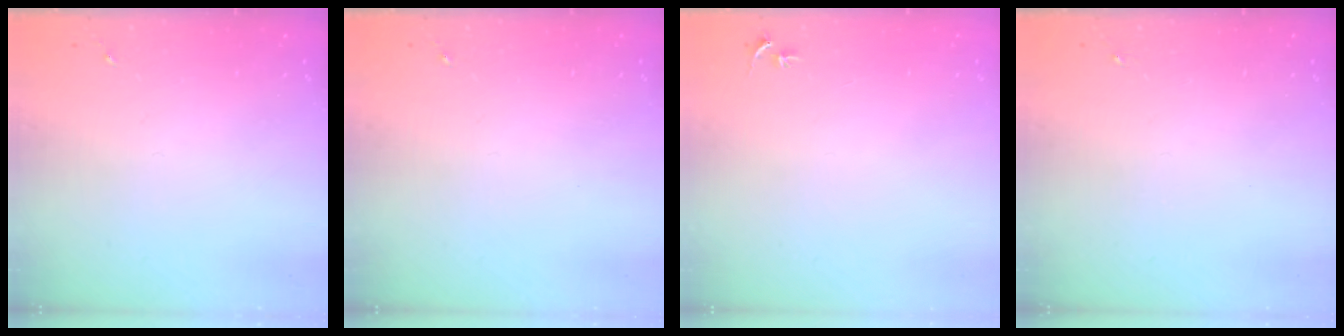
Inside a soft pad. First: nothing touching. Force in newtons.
{"total": 0.0}
{"total": 2.3, "press": 2.3, "slide": 0.2}
{"total": 0.0}